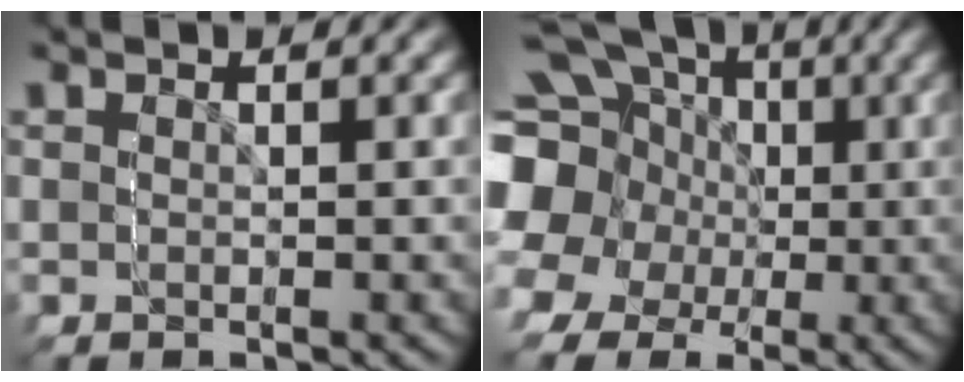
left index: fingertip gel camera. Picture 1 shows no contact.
{"total": 15.6, "force": [1.3, 13.2, 8.2], "torque": [-0.161, -0.037, 0.016]}